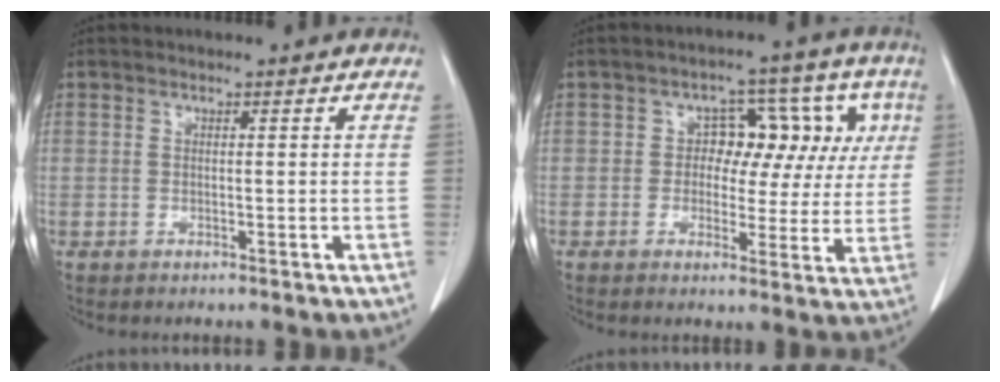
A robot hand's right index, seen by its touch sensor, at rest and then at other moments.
{"total": 9.5, "force": [1.9, 6.4, 6.7], "torque": [-0.058, 0.038, 0.021]}